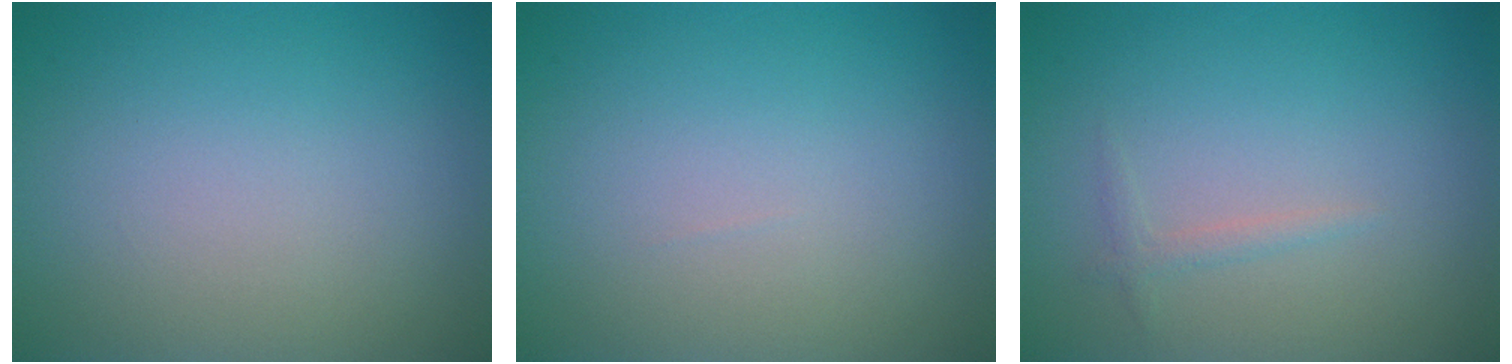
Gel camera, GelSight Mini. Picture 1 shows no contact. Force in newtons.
{"total": 0.0}
{"total": 0.9, "press": 0.9, "slide": 0.1}